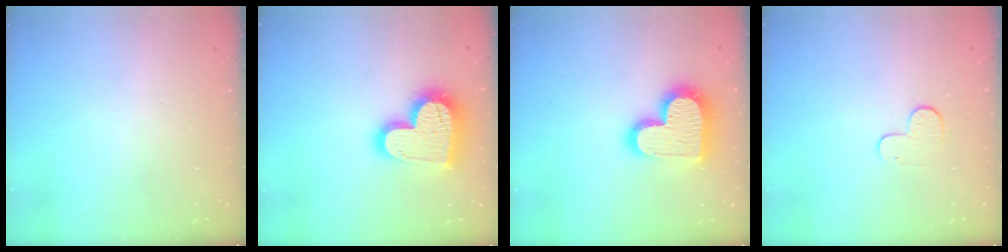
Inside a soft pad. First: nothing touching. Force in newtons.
{"total": 17.7, "press": 17.6, "slide": 1.7}
{"total": 17.7, "press": 17.7, "slide": 1.2}
{"total": 5.5, "press": 5.5, "slide": 0.6}